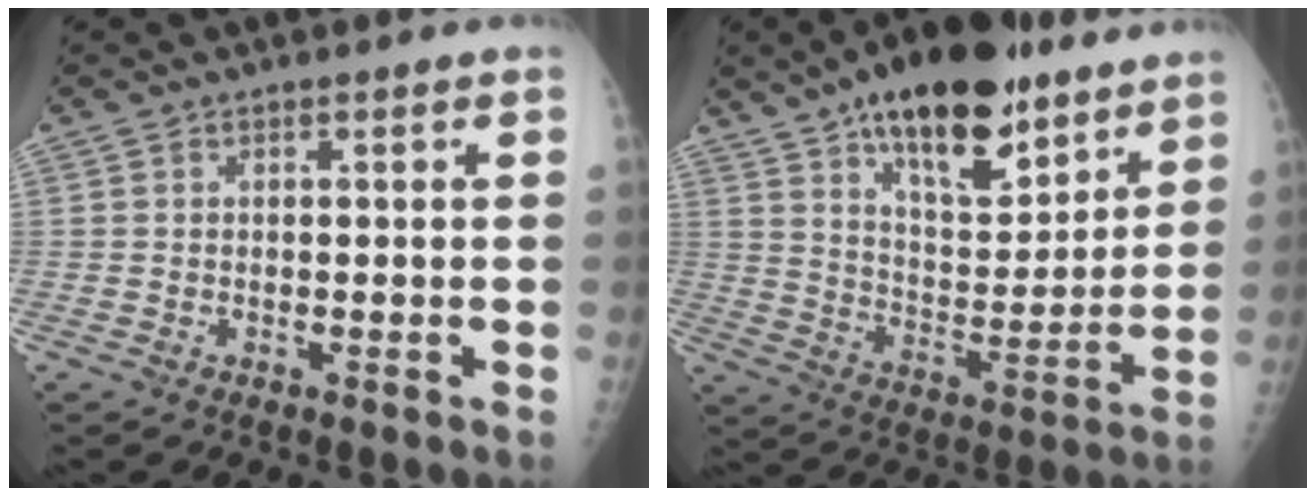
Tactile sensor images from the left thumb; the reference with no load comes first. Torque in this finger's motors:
{"motor_torque": [1.01, 0.97, 1.23, -1.54, 0.18]}